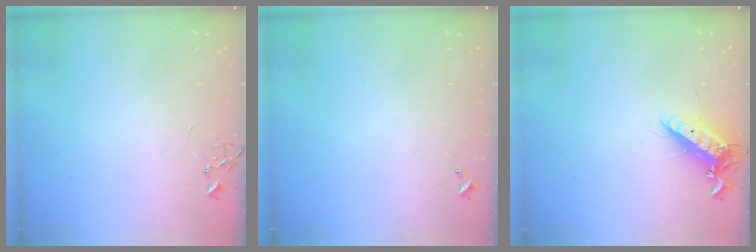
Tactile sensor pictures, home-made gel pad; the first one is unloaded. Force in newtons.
{"total": 0.0}
{"total": 13.1, "press": 13.0, "slide": 2.3}